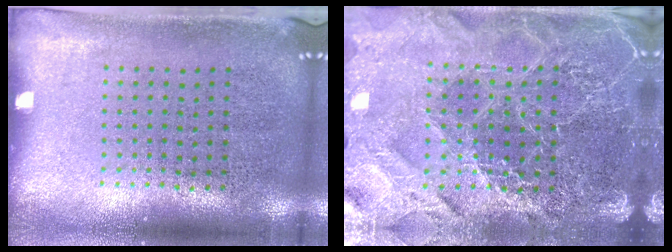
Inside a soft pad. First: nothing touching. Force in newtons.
{"total": 5.0, "press": 4.5, "slide": 2.1}